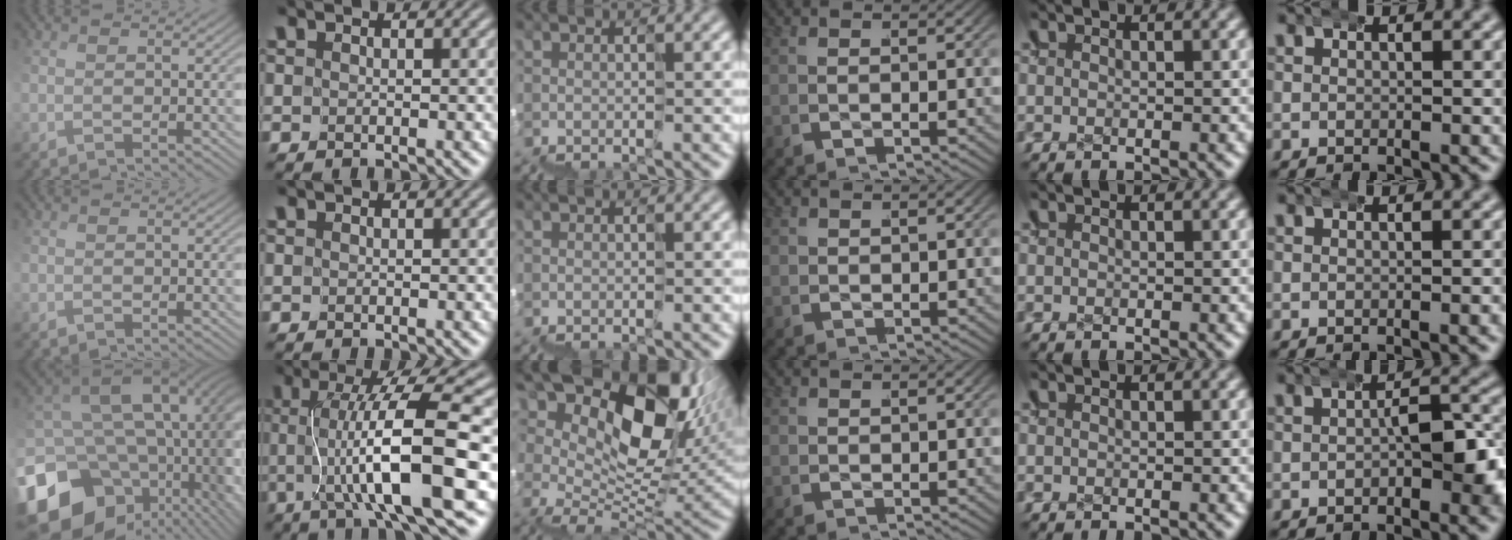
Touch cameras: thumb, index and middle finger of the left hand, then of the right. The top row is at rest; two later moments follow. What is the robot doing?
{"motion": "wrap", "object": "ethernet cable"}